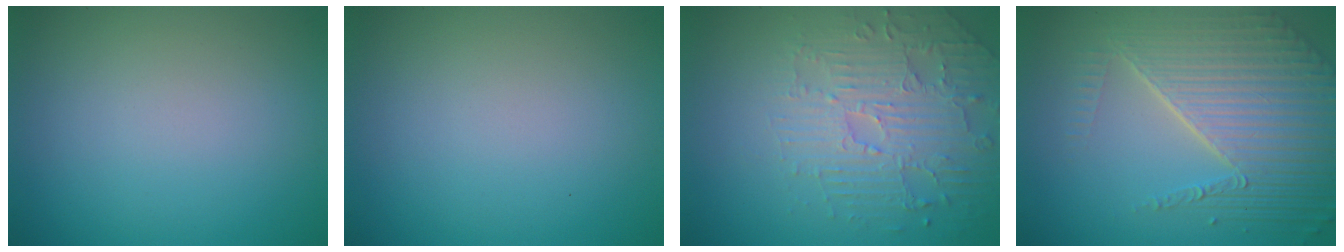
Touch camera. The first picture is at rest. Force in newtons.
{"total": 0.0}
{"total": 4.6, "press": 3.9, "slide": 2.5}
{"total": 8.5, "press": 5.6, "slide": 6.3}